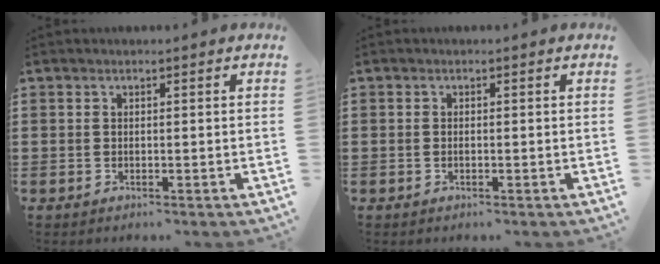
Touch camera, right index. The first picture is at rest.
{"total": 0.5, "force": [-0.1, 0.2, 0.5], "torque": [-0.011, -0.001, -0.002]}